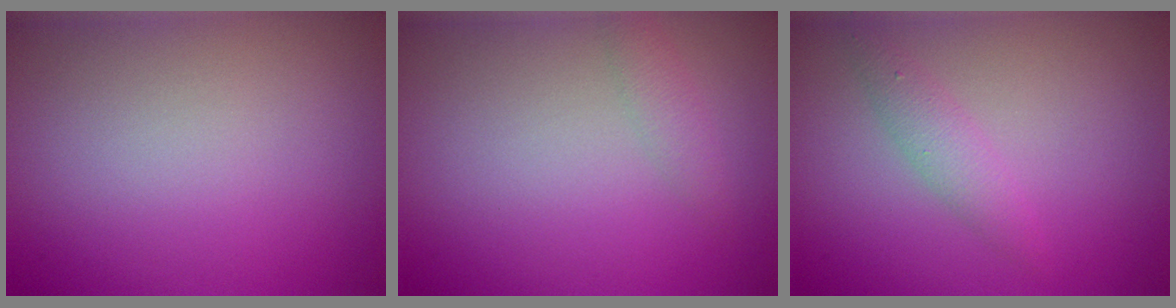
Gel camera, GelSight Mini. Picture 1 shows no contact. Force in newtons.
{"total": 1.3, "press": 1.3, "slide": 0.0}
{"total": 1.8, "press": 1.8, "slide": 0.1}